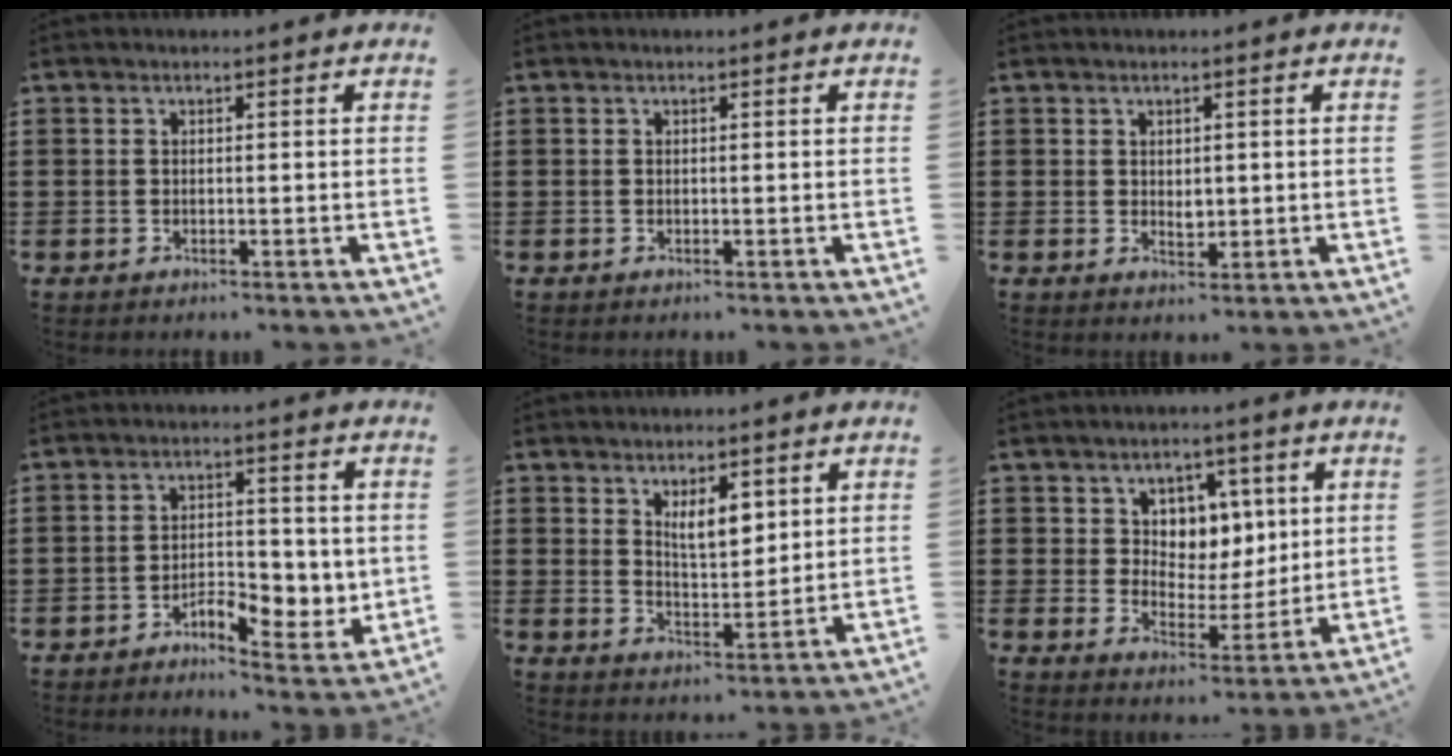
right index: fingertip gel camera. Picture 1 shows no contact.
{"total": 0.0}
{"total": 1.7, "force": [0.3, 1.1, 1.3], "torque": [-0.017, 0.001, 0.004]}
{"total": 5.1, "force": [-1.8, 3.0, 3.8], "torque": [-0.050, 0.004, -0.037]}
{"total": 5.1, "force": [2.8, 2.0, 3.8], "torque": [-0.065, -0.001, 0.045]}
{"total": 6.1, "force": [3.0, 5.2, 1.2], "torque": [-0.049, -0.001, 0.053]}